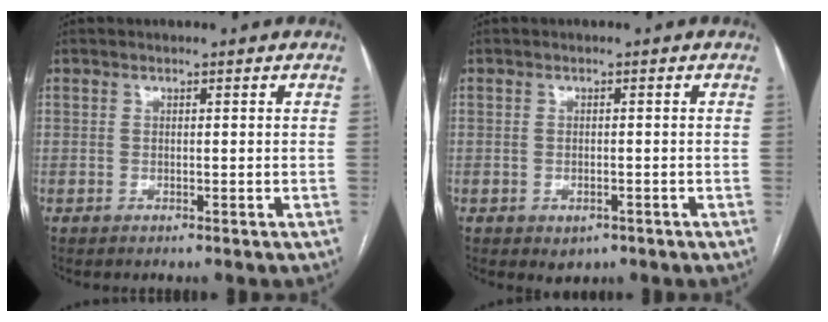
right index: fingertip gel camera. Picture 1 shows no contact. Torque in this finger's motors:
{"motor_torque": [0.38, -0.20, 0.08, 0.01]}